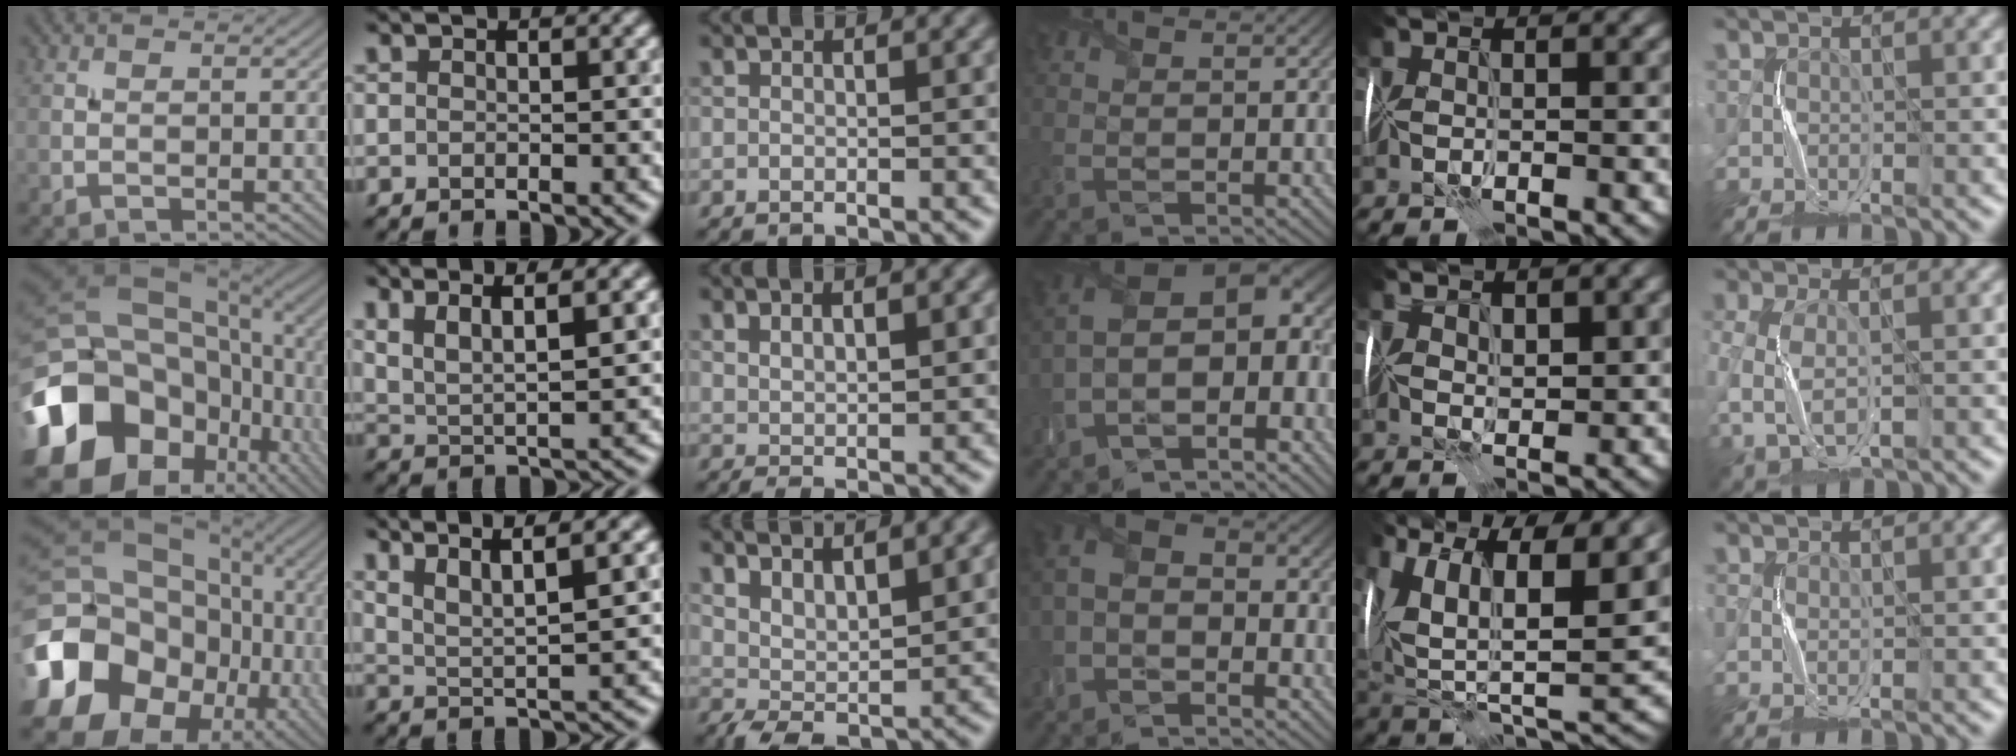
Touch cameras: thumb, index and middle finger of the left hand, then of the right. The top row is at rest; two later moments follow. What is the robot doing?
{"motion": "fold", "object": "memory foam"}